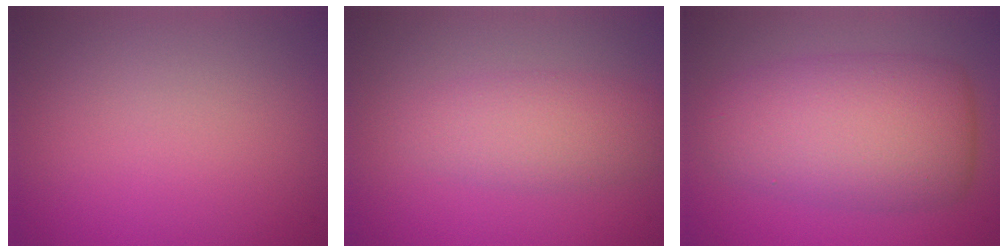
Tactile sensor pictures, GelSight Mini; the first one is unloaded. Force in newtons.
{"total": 3.4, "press": 3.4, "slide": 0.1}
{"total": 8.5, "press": 8.5, "slide": 0.1}